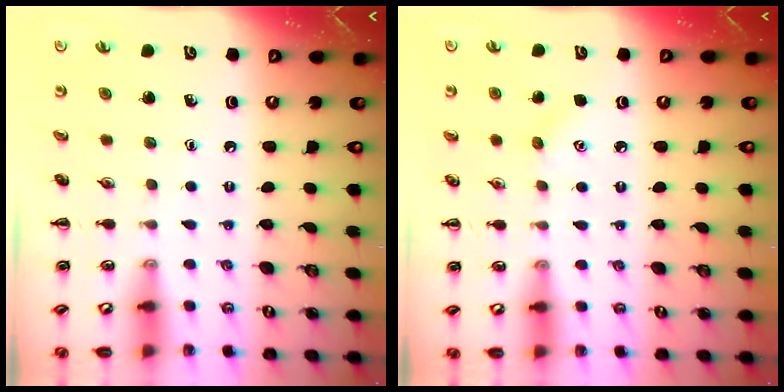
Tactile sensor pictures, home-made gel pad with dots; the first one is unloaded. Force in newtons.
{"total": 3.9, "press": 3.8, "slide": 1.0}